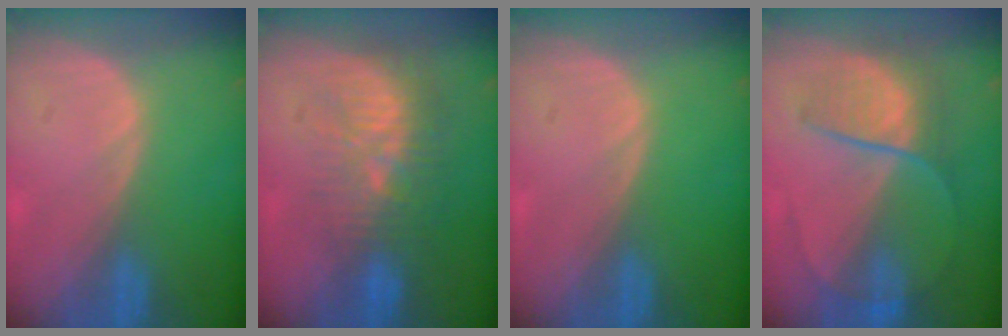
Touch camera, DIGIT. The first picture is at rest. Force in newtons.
{"total": 9.7, "press": 8.9, "slide": 3.8}
{"total": 0.0}
{"total": 6.9, "press": 6.6, "slide": 2.0}